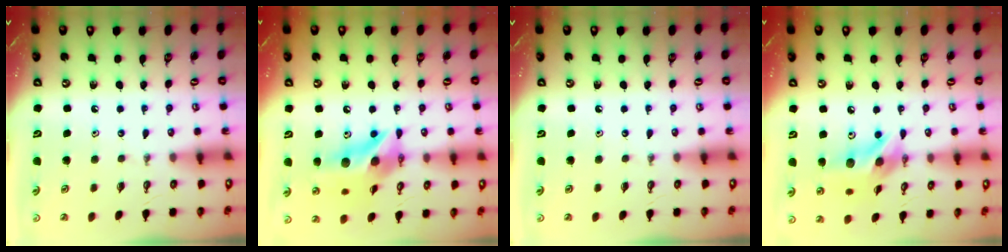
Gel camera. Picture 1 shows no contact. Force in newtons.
{"total": 13.5, "press": 13.4, "slide": 1.3}
{"total": 0.0}
{"total": 13.1, "press": 13.1, "slide": 0.8}